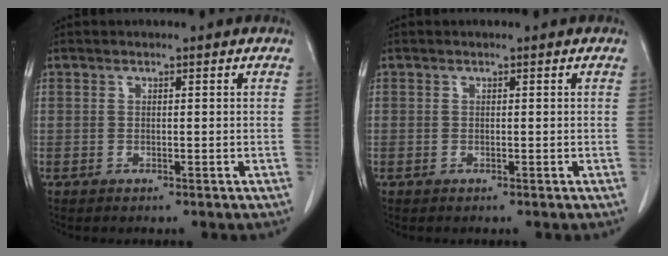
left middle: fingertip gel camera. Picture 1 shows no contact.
{"total": 0.0}